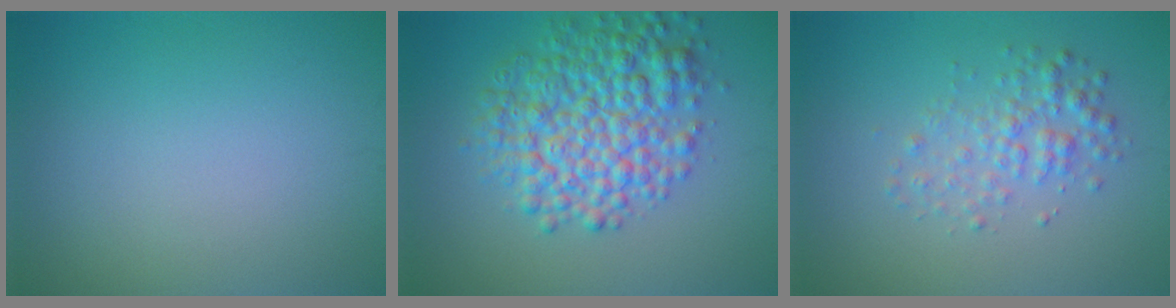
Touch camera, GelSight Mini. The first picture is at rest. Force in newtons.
{"total": 7.3, "press": 7.3, "slide": 0.1}
{"total": 2.5, "press": 2.5, "slide": 0.0}